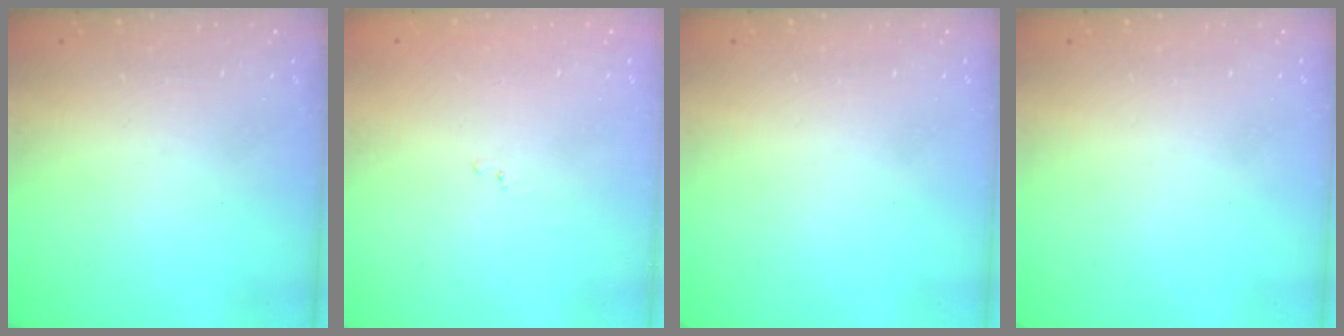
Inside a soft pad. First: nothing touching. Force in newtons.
{"total": 7.0, "press": 7.0, "slide": 0.8}
{"total": 0.0}
{"total": 0.0}